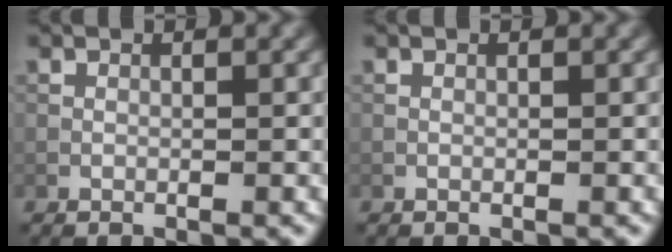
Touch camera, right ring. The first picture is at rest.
{"total": 0.0}